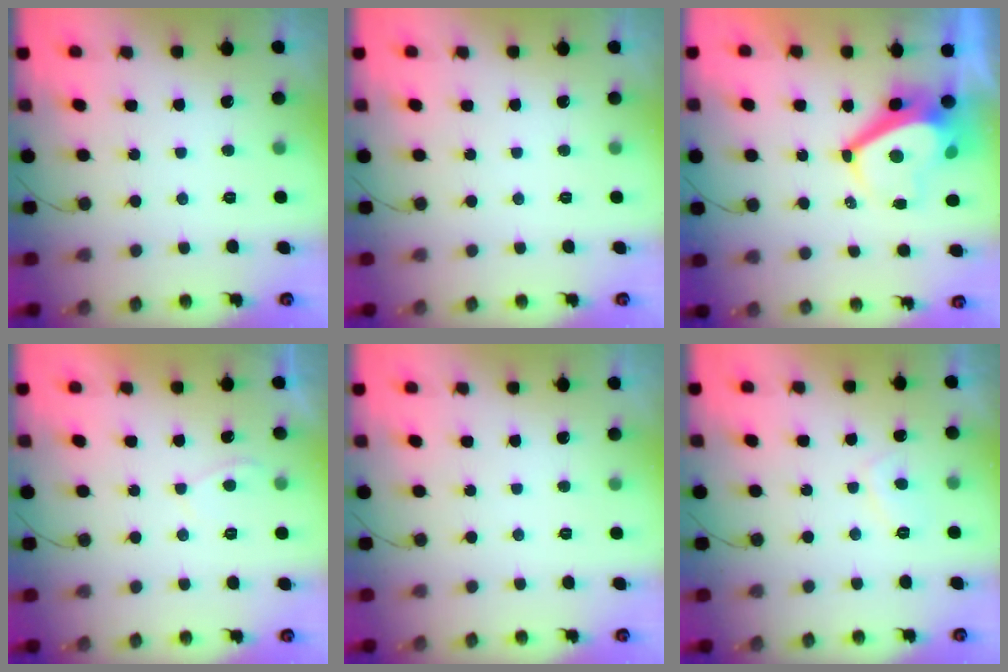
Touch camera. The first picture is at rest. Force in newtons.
{"total": 0.0}
{"total": 6.9, "press": 6.9, "slide": 0.8}
{"total": 1.4, "press": 1.2, "slide": 0.6}
{"total": 0.0}
{"total": 2.9, "press": 2.8, "slide": 0.9}